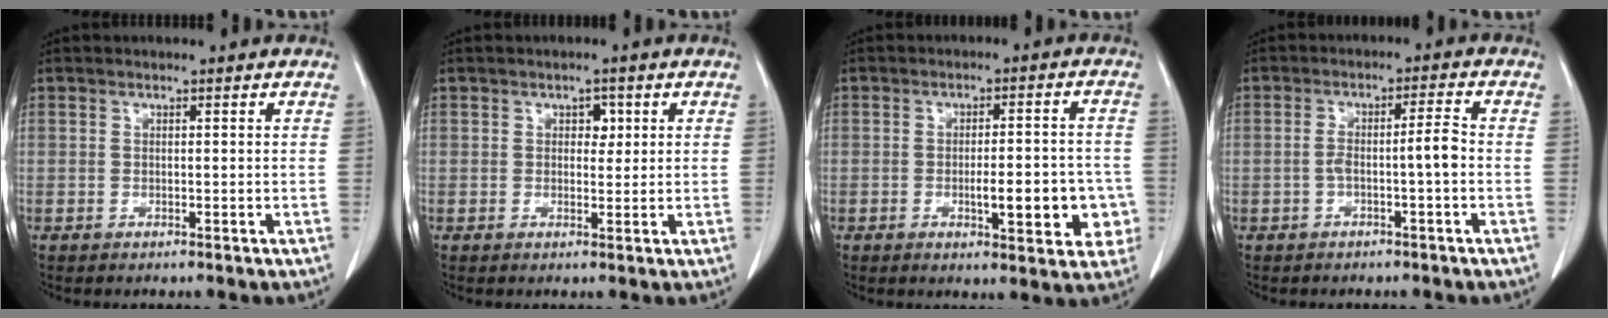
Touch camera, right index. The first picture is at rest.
{"total": 2.0, "force": [0.6, 1.3, 1.3], "torque": [-0.013, 0.003, 0.007]}
{"total": 9.1, "force": [-2.5, 2.7, 8.4], "torque": [-0.103, 0.011, -0.026]}
{"total": 4.2, "force": [-1.1, 0.1, 4.0], "torque": [-0.071, 0.017, -0.014]}